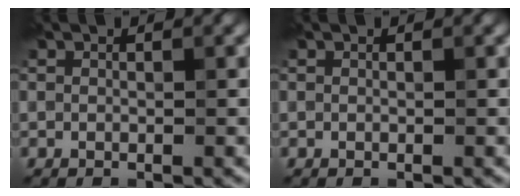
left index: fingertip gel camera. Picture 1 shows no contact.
{"total": 0.0}